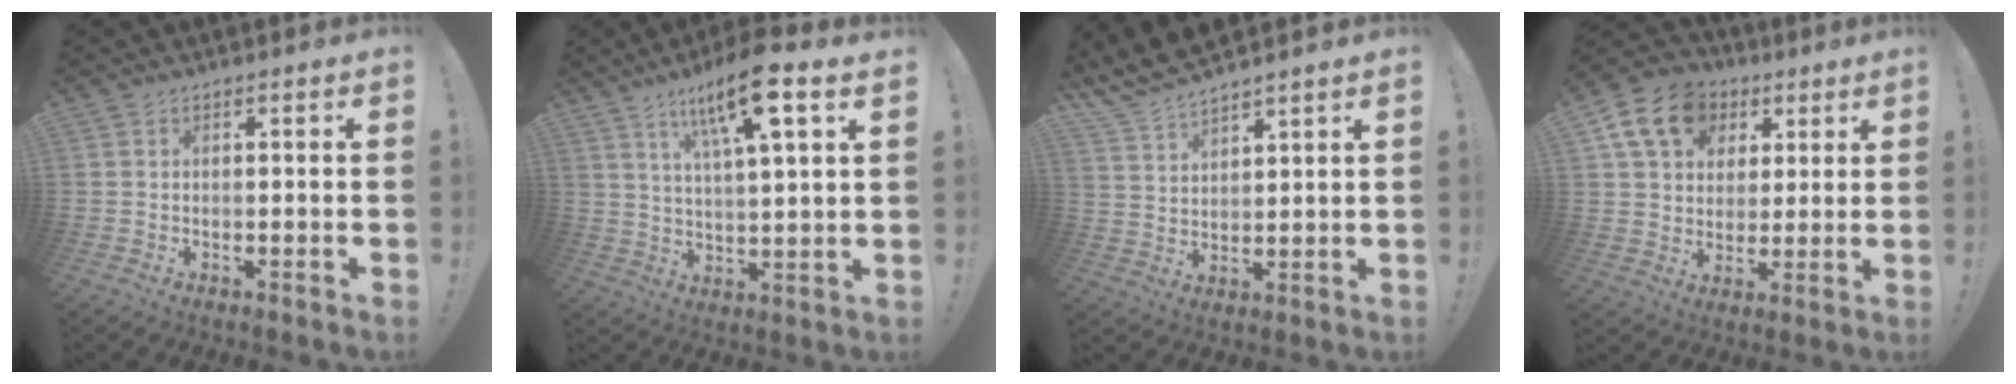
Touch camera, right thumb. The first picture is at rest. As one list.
[{"total": 13.8, "force": [7.6, 2.4, 11.3], "torque": [-0.188, -0.031, 0.116]}, {"total": 7.4, "force": [7.0, 1.6, 1.7], "torque": [-0.052, -0.054, 0.134]}, {"total": 15.6, "force": [6.5, 12.1, 7.3], "torque": [-0.109, -0.022, 0.127]}]